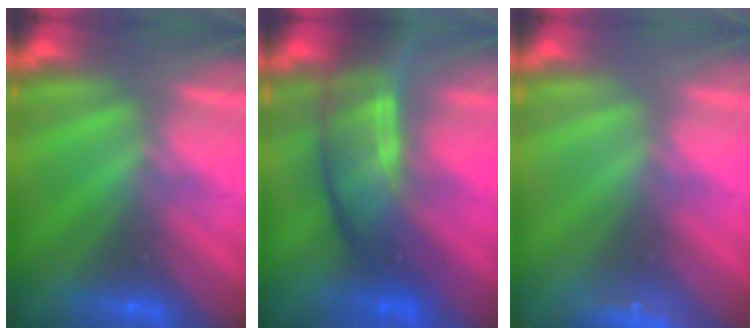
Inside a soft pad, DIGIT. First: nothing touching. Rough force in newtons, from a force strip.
{"total": 7.7}
{"total": 2.4}